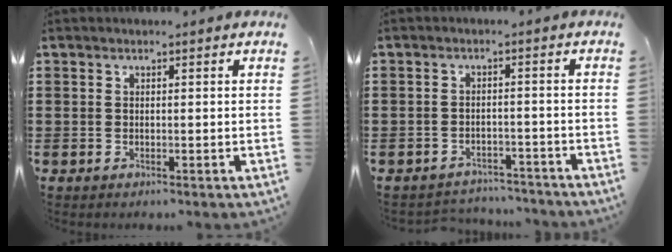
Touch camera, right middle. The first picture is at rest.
{"total": 2.9, "force": [-2.9, 0.4, -0.1], "torque": [-0.006, -0.001, -0.062]}